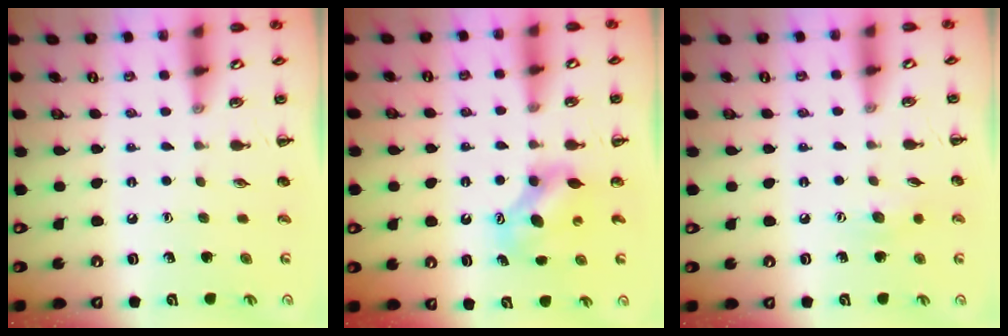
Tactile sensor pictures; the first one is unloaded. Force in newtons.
{"total": 7.4, "press": 7.4, "slide": 0.5}
{"total": 5.5, "press": 5.4, "slide": 1.3}